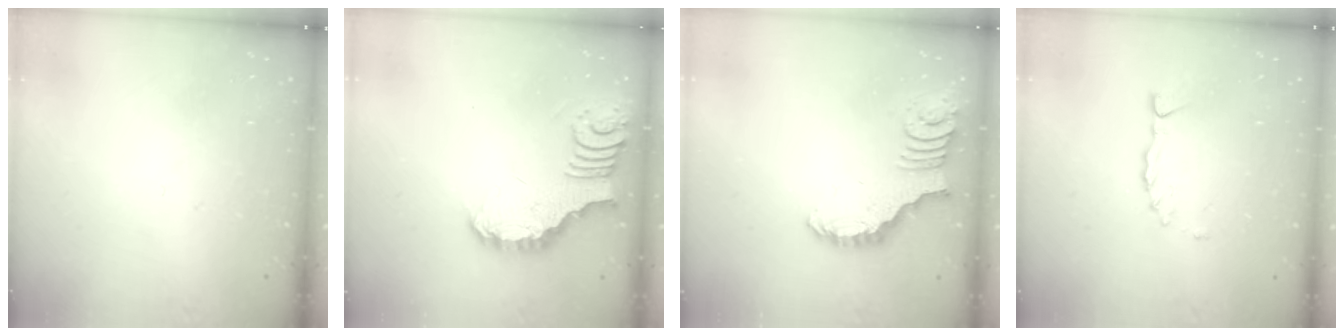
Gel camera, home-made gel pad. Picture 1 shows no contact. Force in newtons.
{"total": 4.0, "press": 4.0, "slide": 0.3}
{"total": 2.5, "press": 2.5, "slide": 0.5}
{"total": 2.3, "press": 2.3, "slide": 0.2}